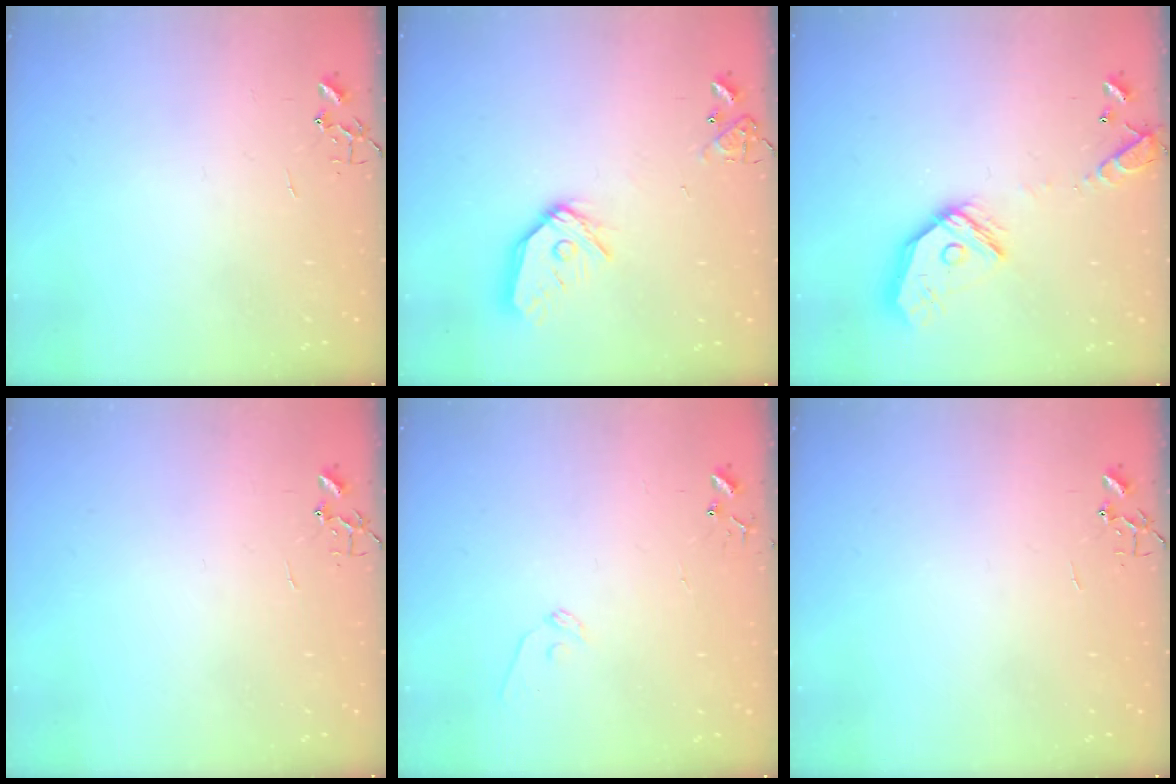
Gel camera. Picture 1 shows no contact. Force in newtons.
{"total": 13.7, "press": 13.6, "slide": 1.7}
{"total": 16.2, "press": 16.1, "slide": 2.1}
{"total": 0.0}
{"total": 8.1, "press": 8.0, "slide": 0.8}
{"total": 0.0}